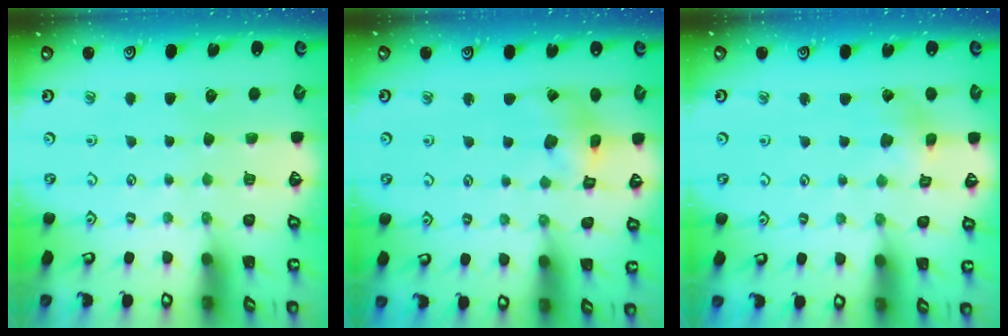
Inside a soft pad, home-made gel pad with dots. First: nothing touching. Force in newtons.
{"total": 7.4, "press": 7.3, "slide": 0.8}
{"total": 2.7, "press": 2.7, "slide": 0.2}